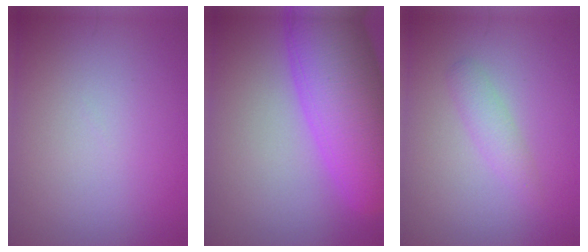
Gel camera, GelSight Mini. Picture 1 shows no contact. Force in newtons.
{"total": 11.9, "press": 11.9, "slide": 0.6}
{"total": 1.7, "press": 1.7, "slide": 0.0}